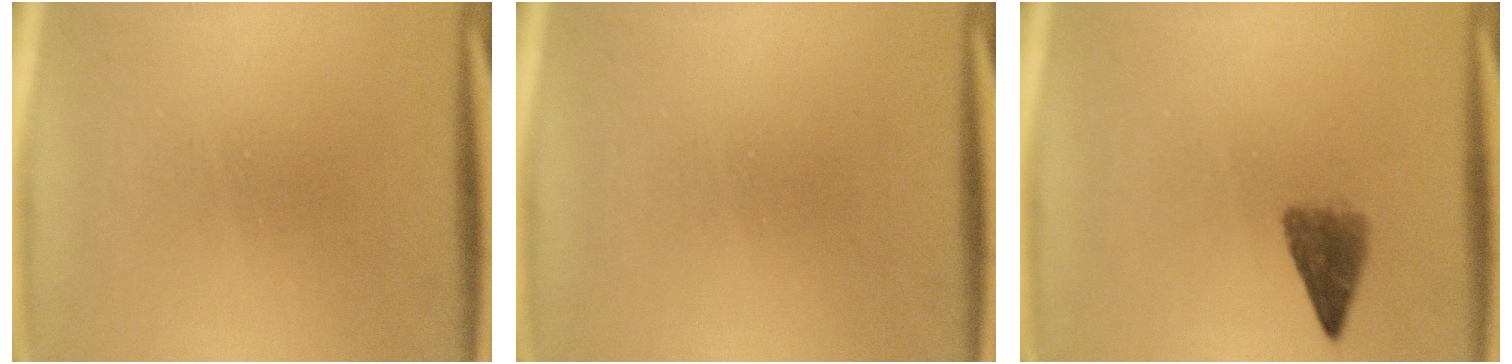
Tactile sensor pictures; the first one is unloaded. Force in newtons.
{"total": 0.0}
{"total": 2.7}